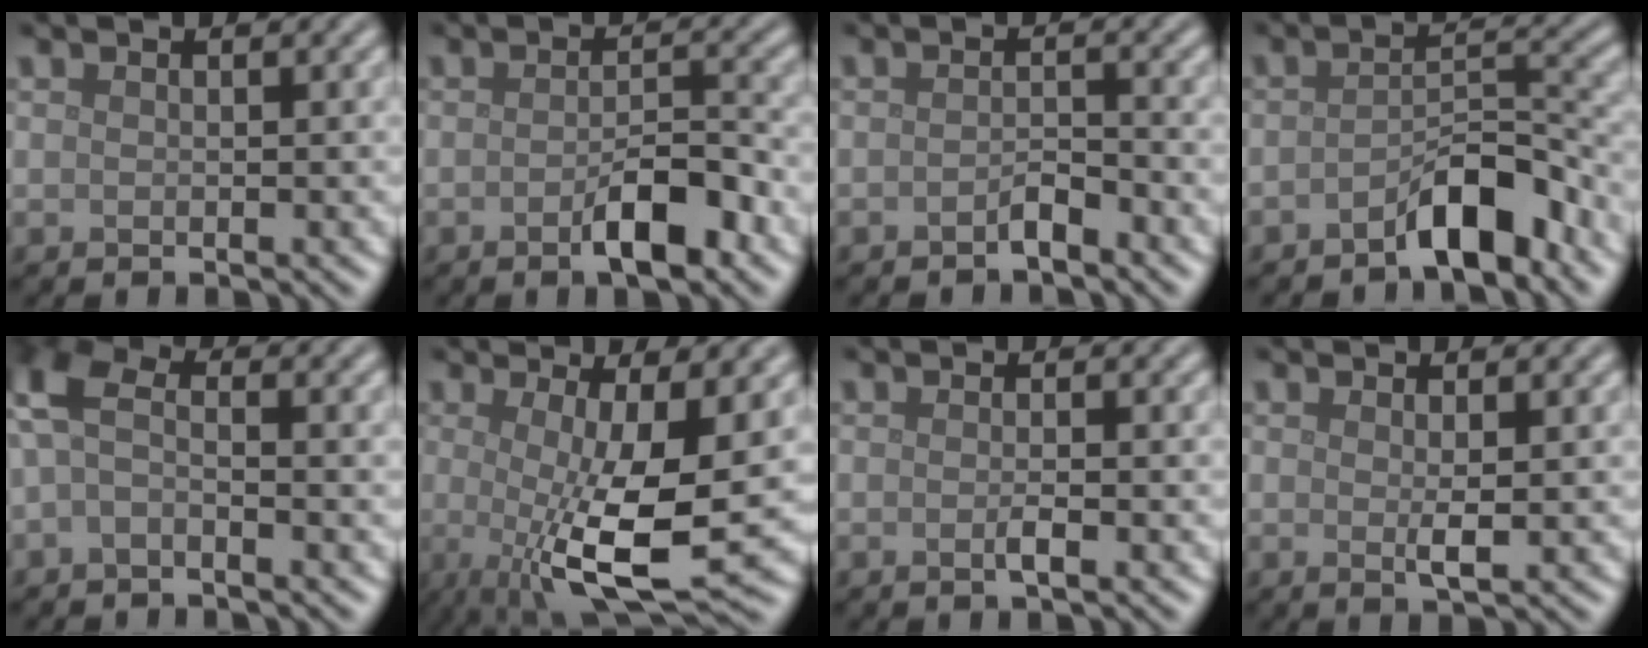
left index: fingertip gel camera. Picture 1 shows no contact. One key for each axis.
{"total": 3.9, "fx": -1.9, "fy": 1.1, "fz": 3.2, "tx": -0.052, "ty": 0.004, "tz": -0.033}
{"total": 1.4, "fx": -1.1, "fy": 0.4, "fz": 0.8, "tx": -0.014, "ty": 0.003, "tz": -0.021}
{"total": 4.5, "fx": -3.1, "fy": 1.3, "fz": 3.0, "tx": -0.041, "ty": 0.020, "tz": -0.055}
{"total": 3.9, "fx": -0.2, "fy": 2.0, "fz": 3.3, "tx": -0.076, "ty": 0.013, "tz": -0.017}
{"total": 9.7, "fx": -0.9, "fy": 2.7, "fz": 9.3, "tx": -0.159, "ty": -0.020, "tz": -0.012}
{"total": 1.0, "fx": -0.4, "fy": 0.1, "fz": 0.9, "tx": -0.015, "ty": -0.002, "tz": -0.010}
{"total": 1.2, "fx": 0.2, "fy": 0.1, "fz": 1.2, "tx": -0.022, "ty": -0.003, "tz": 0.003}